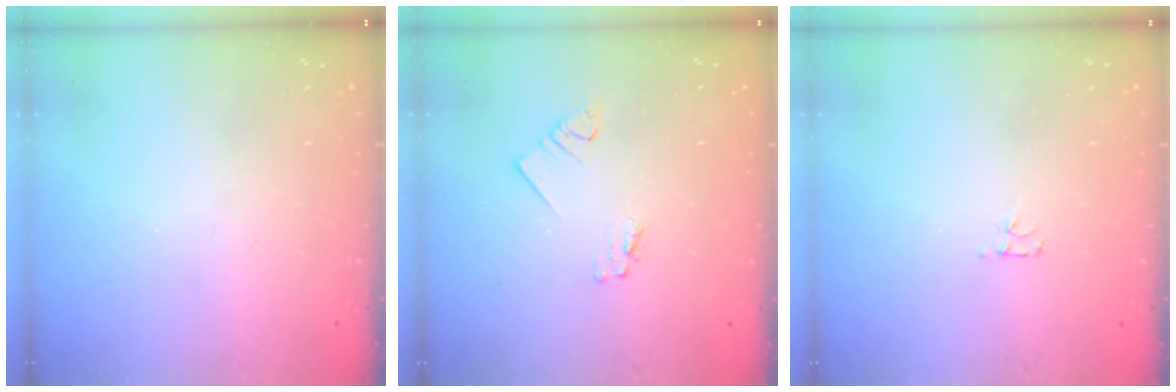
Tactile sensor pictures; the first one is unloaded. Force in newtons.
{"total": 1.7, "press": 1.7, "slide": 0.3}
{"total": 2.7, "press": 2.7, "slide": 0.3}